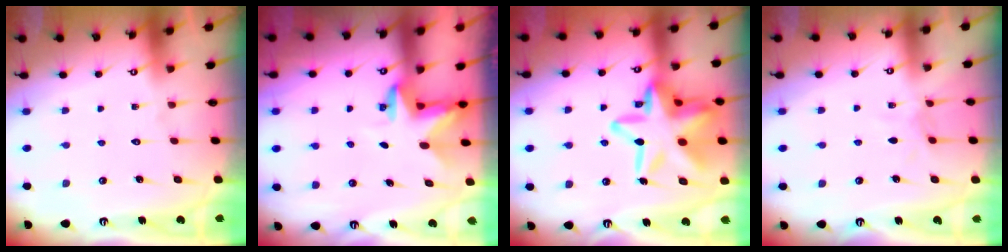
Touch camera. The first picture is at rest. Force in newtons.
{"total": 2.9, "press": 2.9, "slide": 0.1}
{"total": 23.3, "press": 23.2, "slide": 1.7}
{"total": 3.8, "press": 3.7, "slide": 0.5}